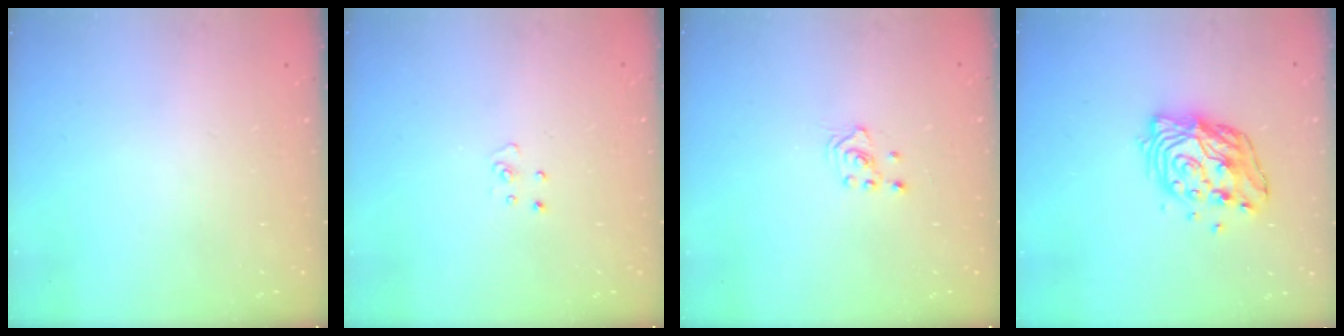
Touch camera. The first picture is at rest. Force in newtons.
{"total": 3.0, "press": 3.0, "slide": 0.3}
{"total": 2.0, "press": 2.0, "slide": 0.3}
{"total": 14.0, "press": 13.9, "slide": 1.7}